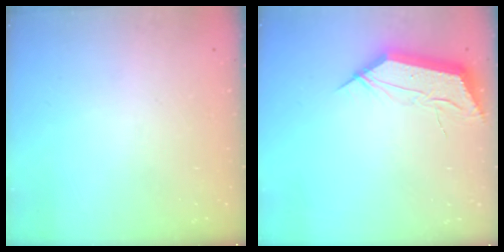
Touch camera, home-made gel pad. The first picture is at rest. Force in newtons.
{"total": 11.7, "press": 11.7, "slide": 0.6}